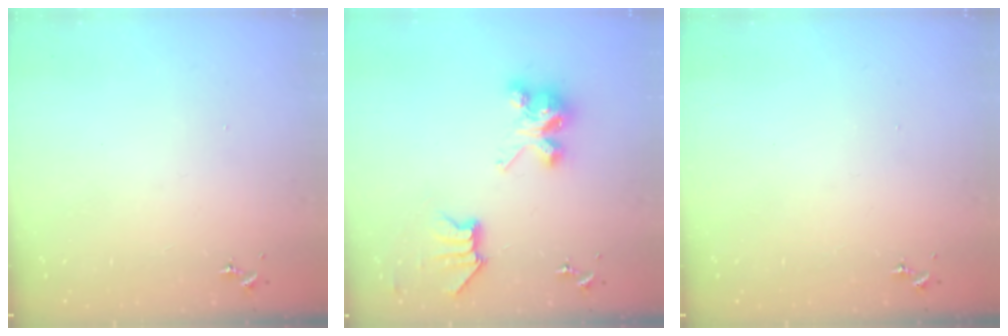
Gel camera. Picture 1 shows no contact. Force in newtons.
{"total": 7.5, "press": 7.5, "slide": 0.1}
{"total": 1.3, "press": 1.0, "slide": 0.9}